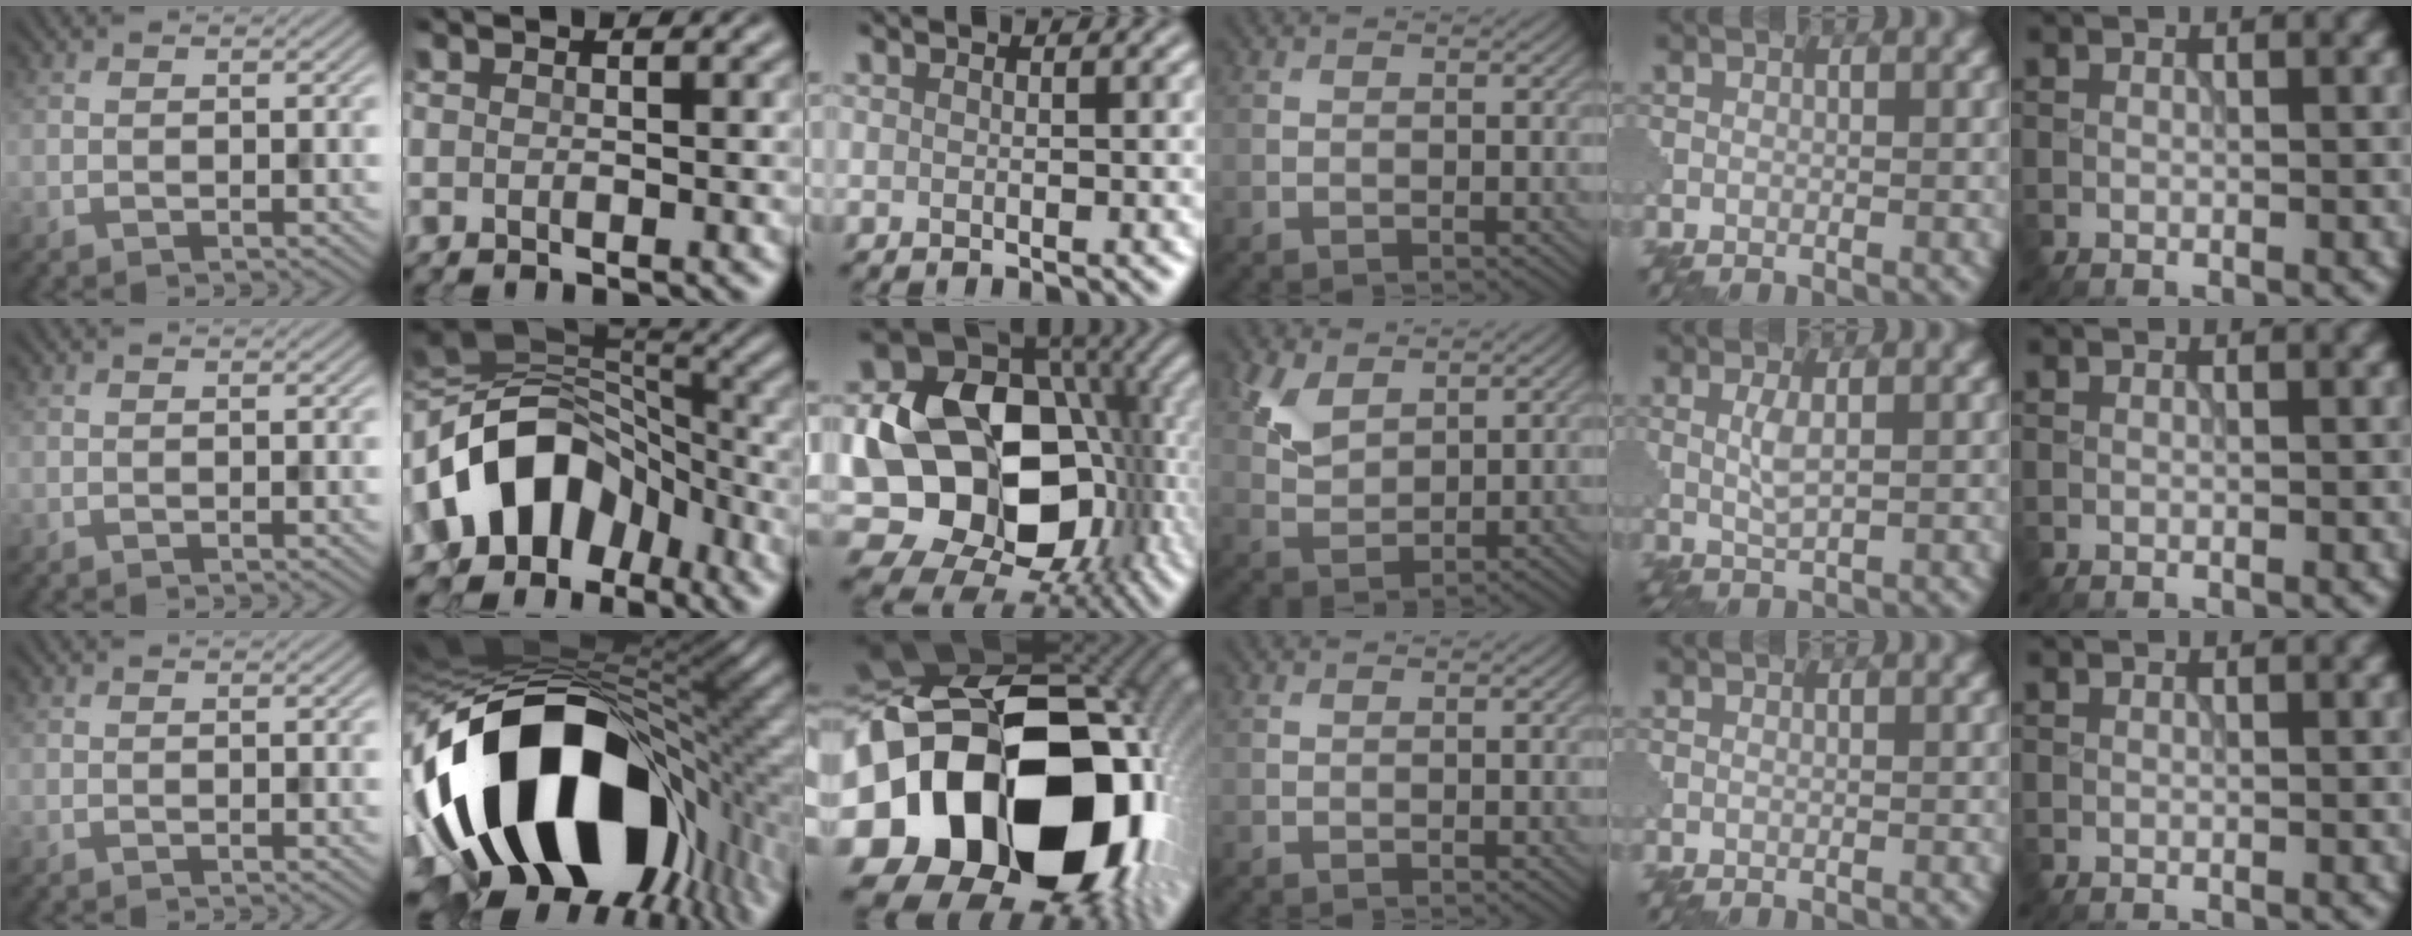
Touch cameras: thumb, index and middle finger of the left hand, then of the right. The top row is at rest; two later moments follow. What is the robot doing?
{"motion": "assemble", "object": "puzzle pieces"}